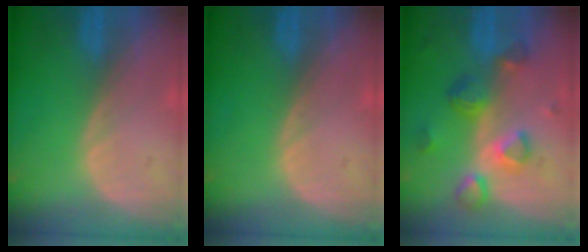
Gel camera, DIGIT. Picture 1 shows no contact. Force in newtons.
{"total": 0.0}
{"total": 7.8, "press": 6.9, "slide": 3.5}